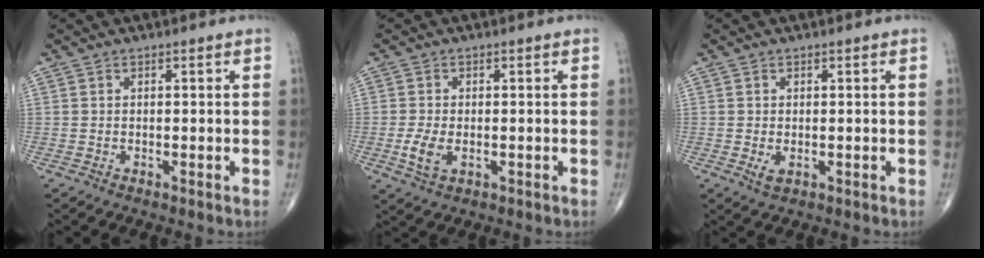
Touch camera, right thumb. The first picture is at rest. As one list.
[{"total": 4.2, "force": [-0.9, 2.4, 3.4], "torque": [-0.075, -0.006, -0.015]}, {"total": 1.7, "force": [-0.2, 0.9, 1.4], "torque": [-0.022, -0.003, 0.000]}]